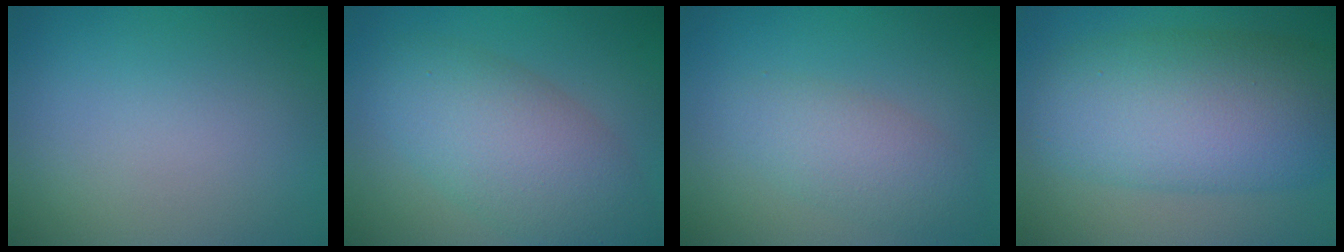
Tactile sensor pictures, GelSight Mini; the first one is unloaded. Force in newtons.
{"total": 7.3, "press": 7.2, "slide": 0.4}
{"total": 3.3, "press": 3.3, "slide": 0.2}
{"total": 10.1, "press": 10.1, "slide": 0.3}